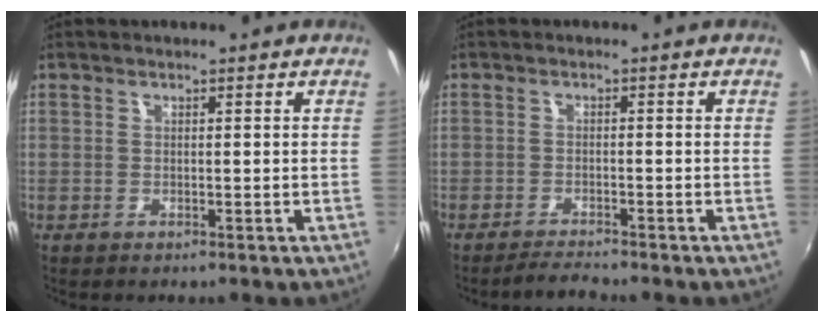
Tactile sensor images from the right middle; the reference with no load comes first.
{"total": 2.6, "force": [-2.6, -0.2, 0.6], "torque": [-0.025, -0.006, -0.050]}